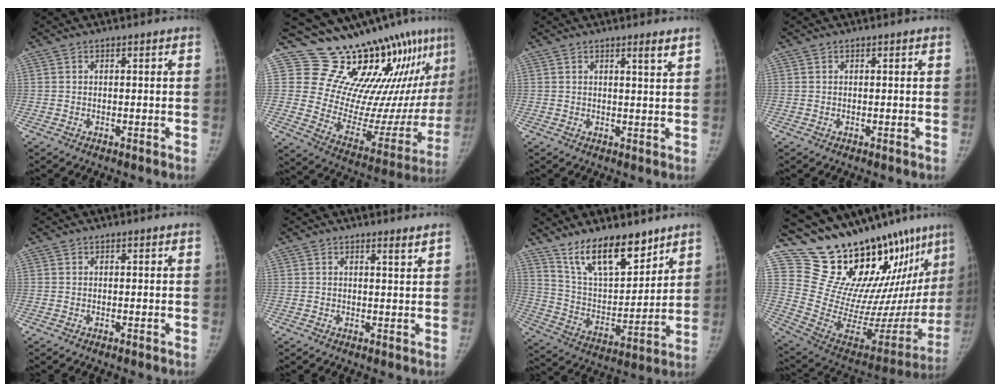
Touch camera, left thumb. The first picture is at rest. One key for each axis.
{"total": 21.8, "fx": 17.8, "fy": 5.7, "fz": 11.2, "tx": -0.114, "ty": -0.138, "tz": 0.270}
{"total": 2.3, "fx": 1.7, "fy": -0.1, "fz": 1.6, "tx": -0.024, "ty": -0.015, "tz": 0.025}
{"total": 0.0}
{"total": 0.0}
{"total": 1.4, "fx": 1.2, "fy": -0.1, "fz": 0.8, "tx": -0.011, "ty": -0.012, "tz": 0.017}
{"total": 16.0, "fx": 11.7, "fy": 6.3, "fz": 8.9, "tx": -0.107, "ty": -0.076, "tz": 0.217}
{"total": 29.4, "fx": 23.6, "fy": 8.2, "fz": 15.4, "tx": -0.213, "ty": -0.168, "tz": 0.361}